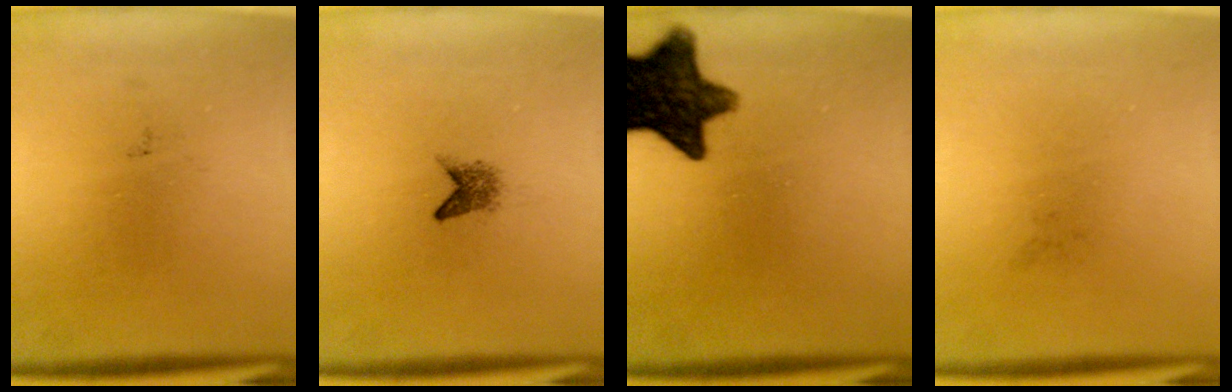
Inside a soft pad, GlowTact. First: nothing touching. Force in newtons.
{"total": 1.8}
{"total": 12.8}
{"total": 0.0}